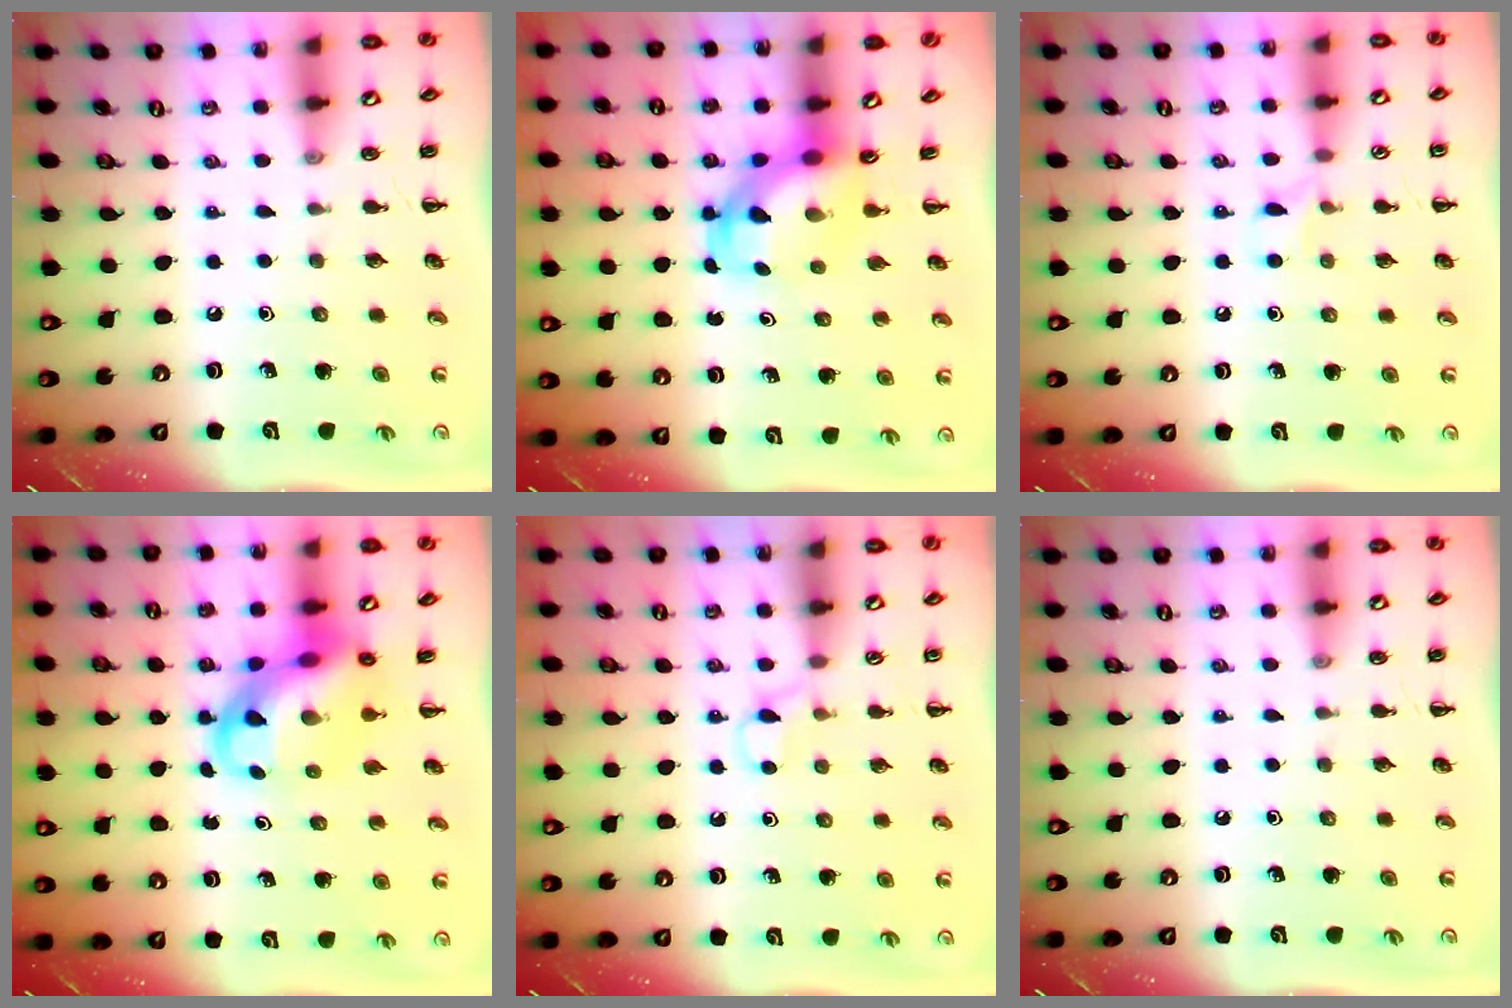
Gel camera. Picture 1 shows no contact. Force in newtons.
{"total": 5.5, "press": 5.4, "slide": 1.1}
{"total": 5.0, "press": 4.8, "slide": 1.5}
{"total": 10.8, "press": 10.4, "slide": 3.0}
{"total": 4.7, "press": 4.5, "slide": 1.5}
{"total": 0.0}